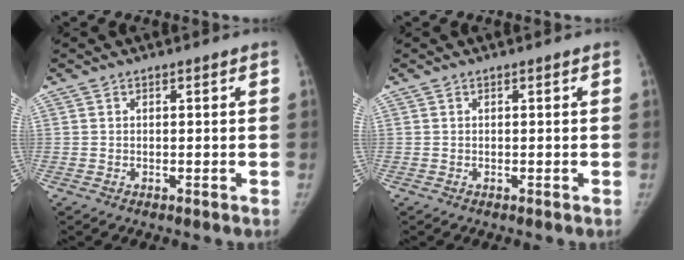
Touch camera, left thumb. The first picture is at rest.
{"total": 0.0}